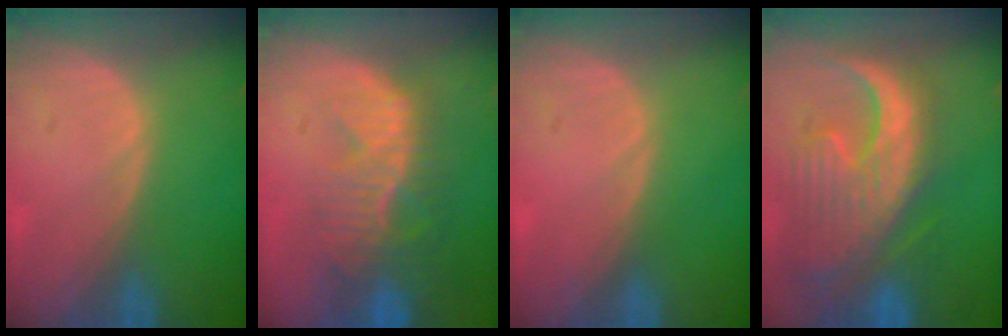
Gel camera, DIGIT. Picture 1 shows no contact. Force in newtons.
{"total": 10.1, "press": 8.6, "slide": 5.2}
{"total": 0.0}
{"total": 13.4, "press": 11.4, "slide": 7.0}